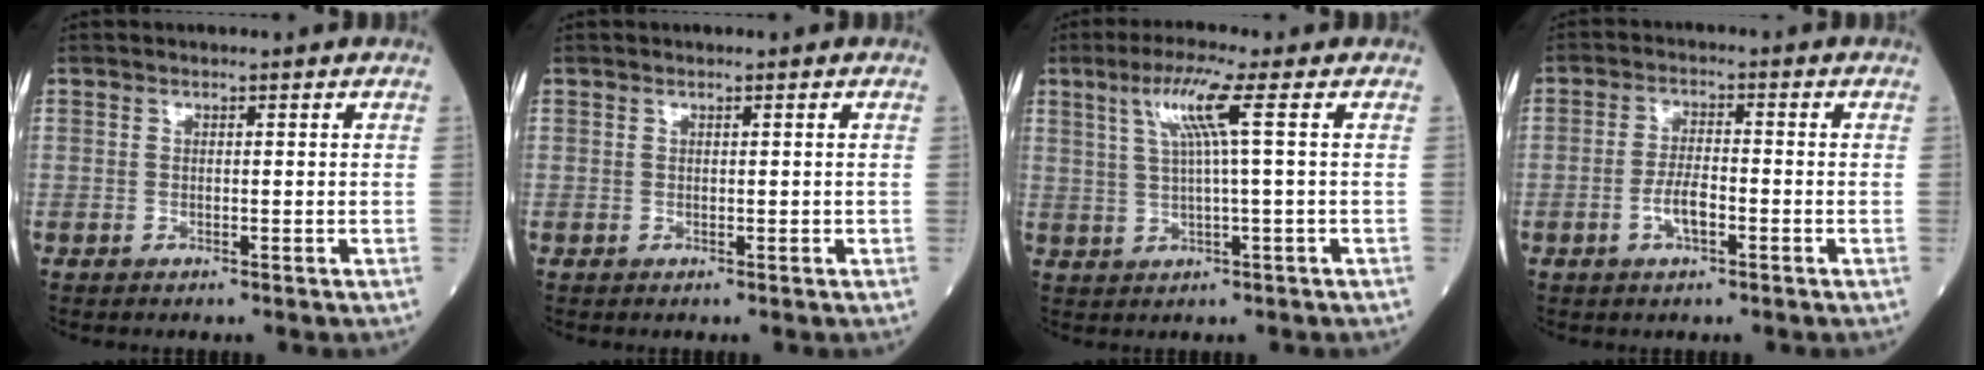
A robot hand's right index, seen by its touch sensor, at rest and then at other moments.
{"total": 0.0}
{"total": 6.0, "force": [2.1, -1.2, 5.5], "torque": [-0.110, 0.009, 0.043]}
{"total": 4.2, "force": [-1.6, 1.3, 3.7], "torque": [-0.071, 0.005, -0.030]}